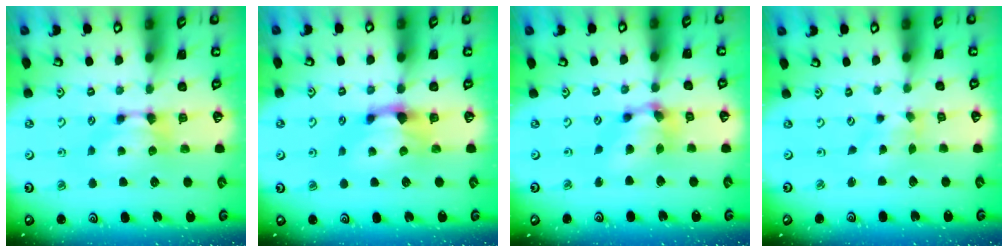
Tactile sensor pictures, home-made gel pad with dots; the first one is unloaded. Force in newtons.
{"total": 1.9, "press": 1.3, "slide": 1.4}
{"total": 5.9, "press": 5.5, "slide": 1.9}
{"total": 1.7, "press": 1.3, "slide": 1.0}